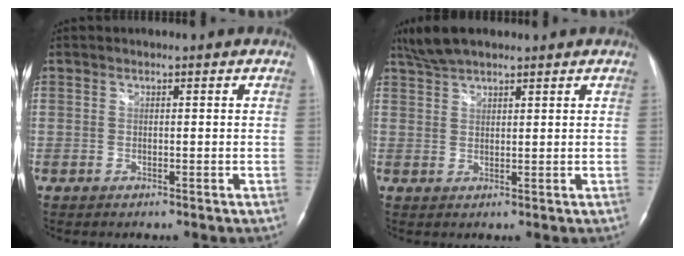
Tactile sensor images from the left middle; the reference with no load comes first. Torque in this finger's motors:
{"motor_torque": [0.19, -0.11, -0.01, 0.03]}